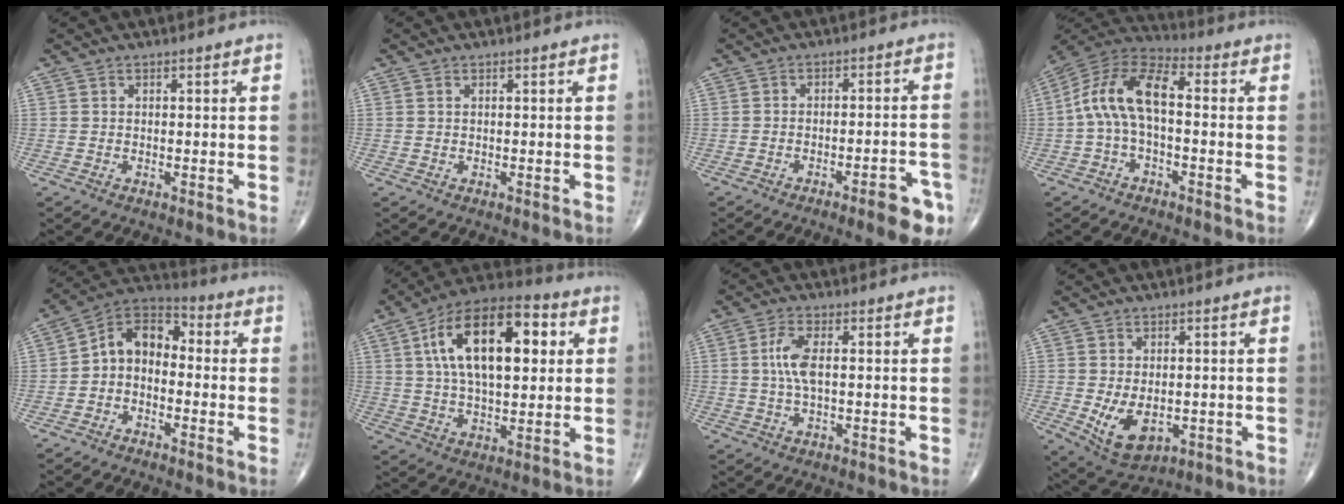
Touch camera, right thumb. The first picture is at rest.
{"total": 0.0}
{"total": 7.5, "force": [-4.5, 1.8, 5.8], "torque": [-0.062, 0.028, -0.056]}
{"total": 11.8, "force": [-0.4, 5.7, 10.3], "torque": [-0.201, 0.042, -0.021]}
{"total": 9.3, "force": [-1.2, 6.5, 6.5], "torque": [-0.088, 0.047, -0.042]}
{"total": 20.5, "force": [5.2, 9.9, 17.2], "torque": [-0.269, 0.012, 0.077]}
{"total": 5.0, "force": [0.5, 1.7, 4.6], "torque": [-0.112, 0.003, 0.007]}
{"total": 7.9, "force": [-1.4, 4.9, 6.1], "torque": [-0.096, -0.014, -0.007]}